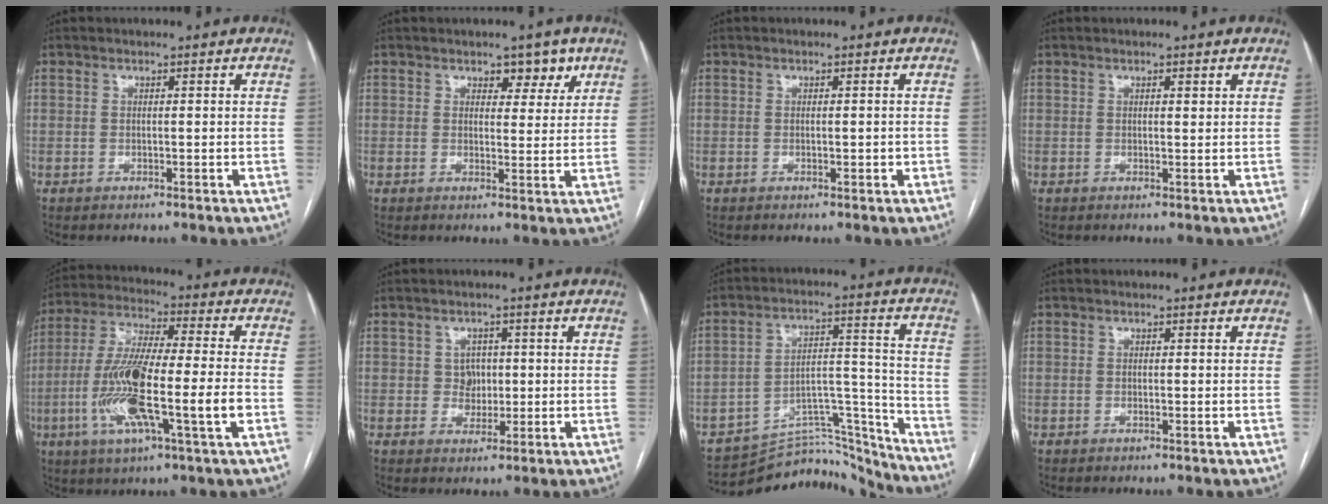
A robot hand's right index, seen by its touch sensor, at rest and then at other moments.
{"total": 4.0, "force": [2.4, 2.3, 2.2], "torque": [-0.017, 0.002, 0.032]}
{"total": 1.0, "force": [-0.2, 0.4, 0.9], "torque": [-0.017, 0.000, 0.002]}
{"total": 0.9, "force": [0.5, 0.2, 0.8], "torque": [-0.014, 0.000, 0.006]}
{"total": 16.3, "force": [-4.1, 1.1, 15.7], "torque": [-0.315, -0.007, -0.076]}
{"total": 3.0, "force": [0.3, 2.8, 0.9], "torque": [-0.008, 0.006, 0.010]}
{"total": 16.8, "force": [-16.6, 2.8, 0.5], "torque": [0.011, 0.068, -0.244]}
{"total": 0.0}